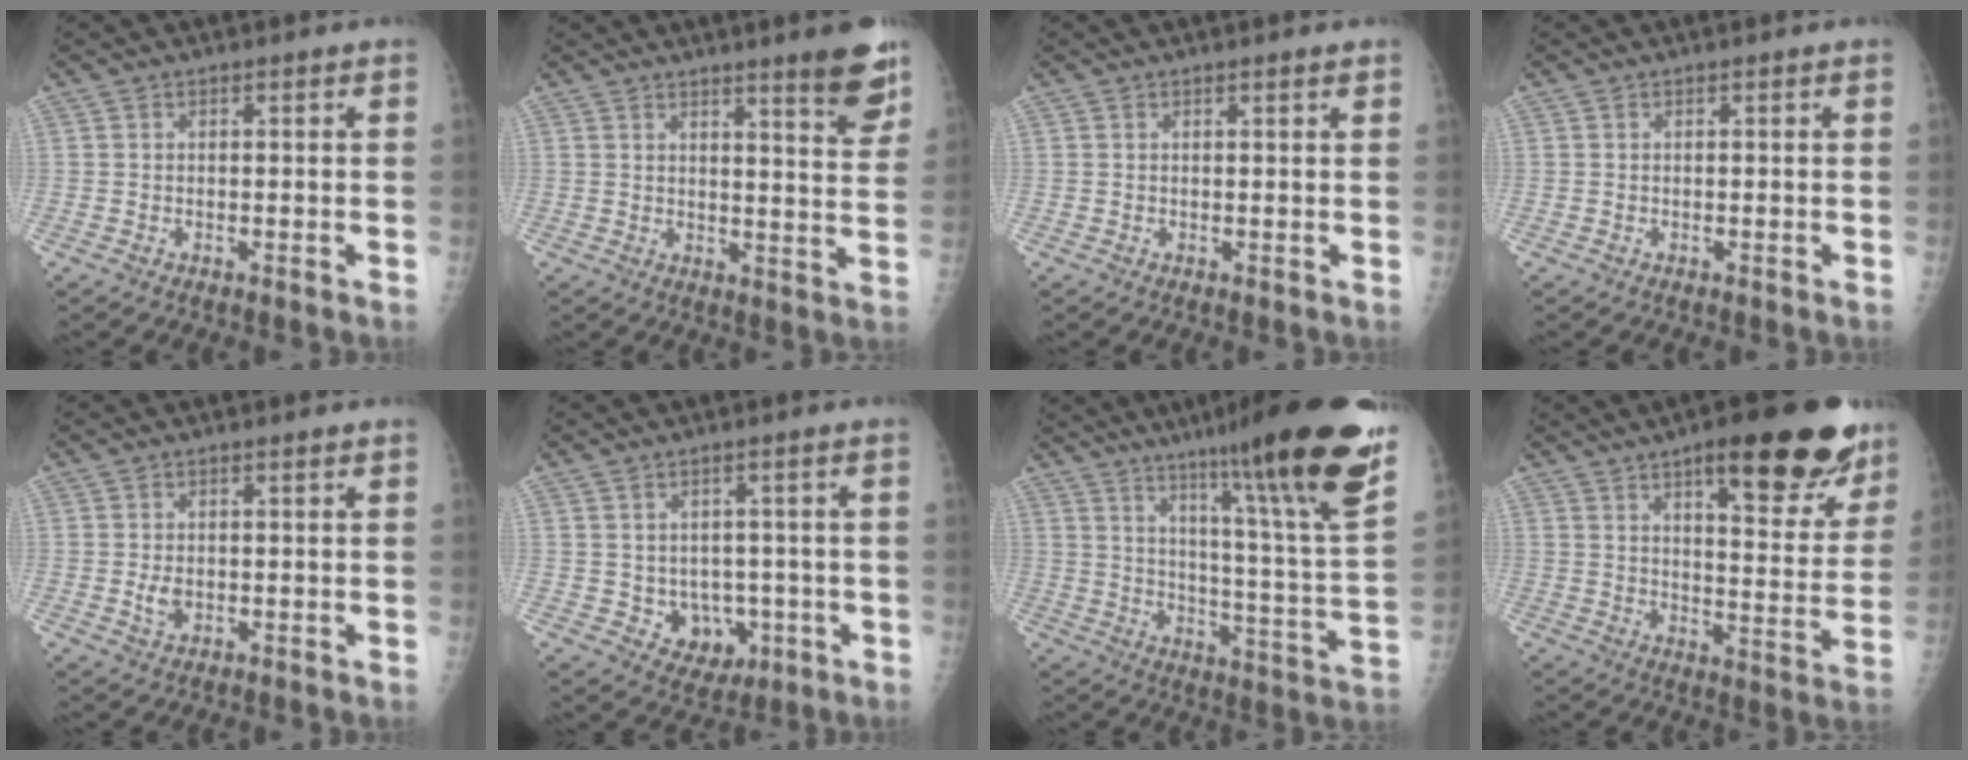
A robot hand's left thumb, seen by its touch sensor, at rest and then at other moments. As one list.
[{"total": 8.7, "force": [6.1, 1.0, 6.2], "torque": [-0.064, -0.042, 0.079]}, {"total": 1.0, "force": [0.7, 0.1, 0.6], "torque": [-0.006, -0.001, 0.009]}, {"total": 0.0}, {"total": 2.4, "force": [0.2, 1.5, 1.9], "torque": [-0.030, -0.005, 0.007]}, {"total": 6.9, "force": [-1.2, 5.7, 3.7], "torque": [-0.021, 0.004, 0.001]}, {"total": 26.3, "force": [17.5, 1.0, 19.5], "torque": [-0.274, -0.088, 0.256]}, {"total": 22.1, "force": [13.3, 7.2, 16.1], "torque": [-0.174, -0.052, 0.187]}]